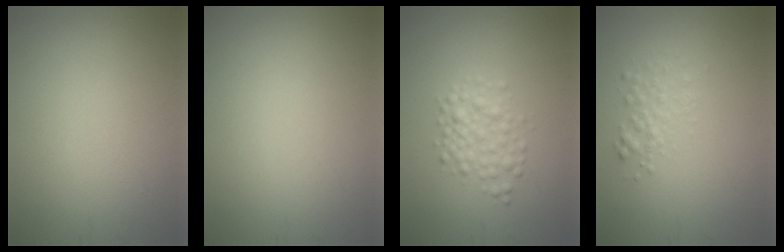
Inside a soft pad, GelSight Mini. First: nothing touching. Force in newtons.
{"total": 0.0}
{"total": 2.6, "press": 2.6, "slide": 0.0}
{"total": 1.7, "press": 1.7, "slide": 0.1}